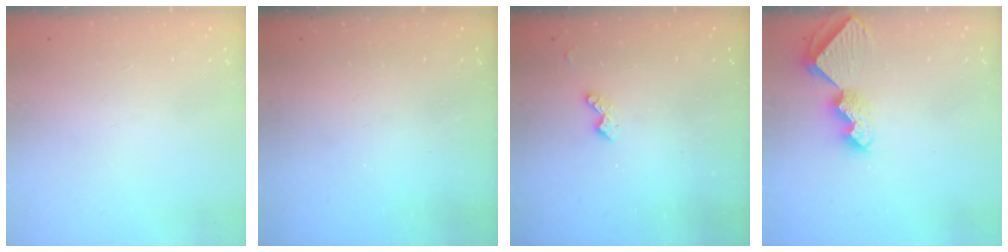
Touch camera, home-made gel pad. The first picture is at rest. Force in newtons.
{"total": 0.0}
{"total": 4.0, "press": 4.0, "slide": 0.6}
{"total": 9.6, "press": 9.5, "slide": 0.9}